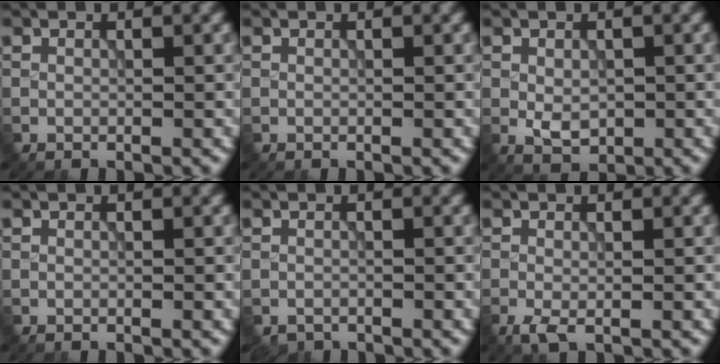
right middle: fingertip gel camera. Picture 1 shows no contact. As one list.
[{"total": 0.0}, {"total": 2.6, "force": [-0.4, 1.7, 1.9], "torque": [-0.033, -0.005, -0.004]}, {"total": 0.0}, {"total": 0.9, "force": [-0.8, 0.4, -0.1], "torque": [0.003, -0.005, -0.015]}, {"total": 1.6, "force": [-0.7, 0.6, 1.3], "torque": [-0.031, -0.007, -0.015]}]